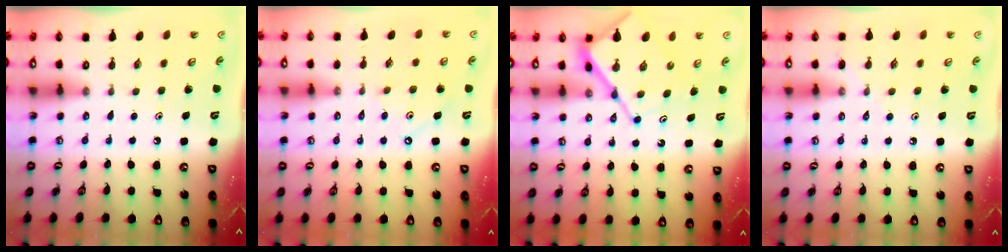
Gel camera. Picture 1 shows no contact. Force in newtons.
{"total": 5.5, "press": 5.4, "slide": 0.6}
{"total": 11.7, "press": 11.6, "slide": 1.4}
{"total": 5.7, "press": 5.6, "slide": 0.7}